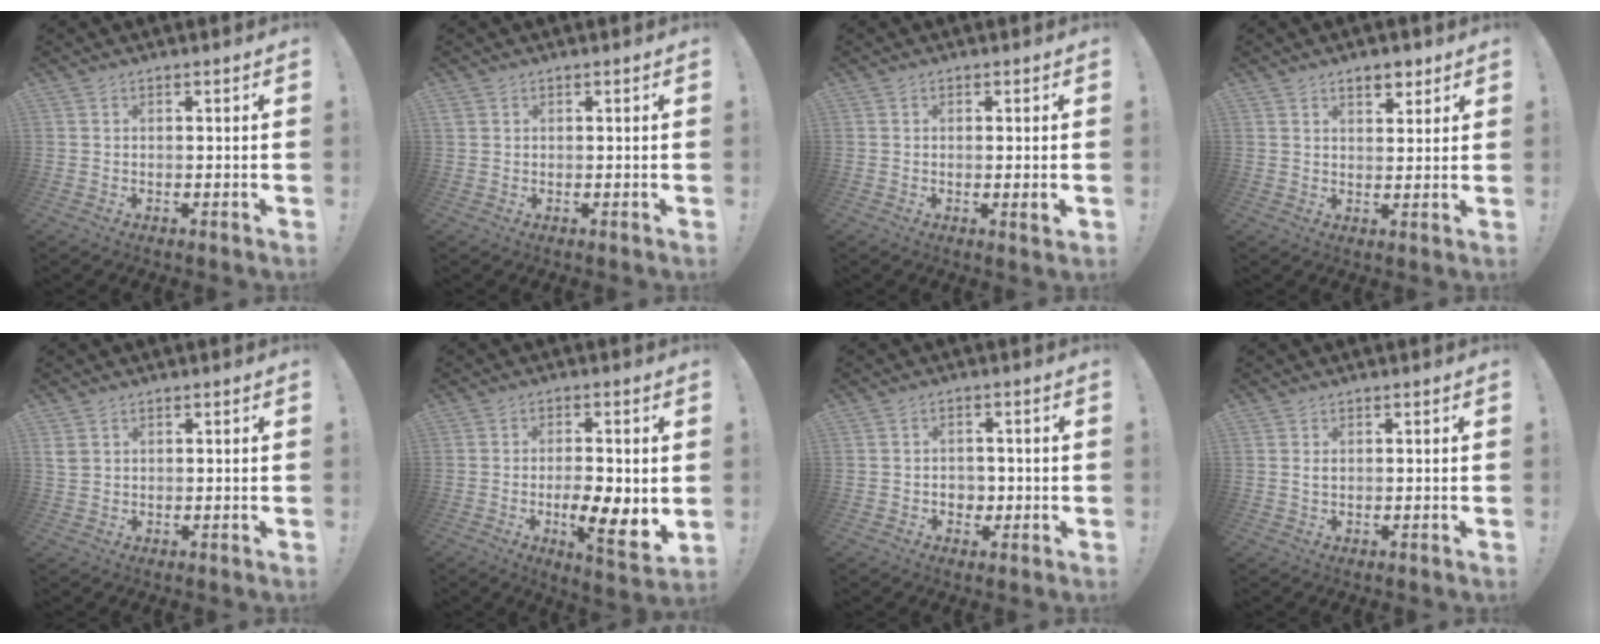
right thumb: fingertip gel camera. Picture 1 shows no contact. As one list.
[{"total": 1.1, "force": [0.5, 0.8, 0.4], "torque": [0.000, -0.001, 0.008]}, {"total": 2.4, "force": [0.0, 0.0, 2.4], "torque": [-0.028, -0.009, -0.001]}, {"total": 4.9, "force": [3.4, 2.6, 2.3], "torque": [-0.015, -0.018, 0.057]}, {"total": 2.6, "force": [1.2, 1.9, 1.2], "torque": [-0.024, 0.004, 0.025]}, {"total": 10.5, "force": [-1.7, 3.3, 9.8], "torque": [-0.145, -0.009, -0.029]}, {"total": 4.1, "force": [-0.9, 3.7, 1.5], "torque": [-0.020, 0.004, -0.014]}, {"total": 1.0, "force": [0.3, 0.6, 0.8], "torque": [-0.009, -0.001, 0.003]}]